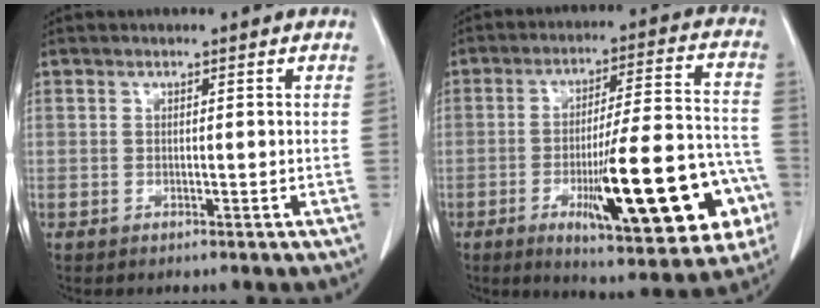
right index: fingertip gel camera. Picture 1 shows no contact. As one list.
[{"total": 21.9, "force": [-7.4, 4.0, 20.2], "torque": [-0.255, 0.007, -0.095]}]